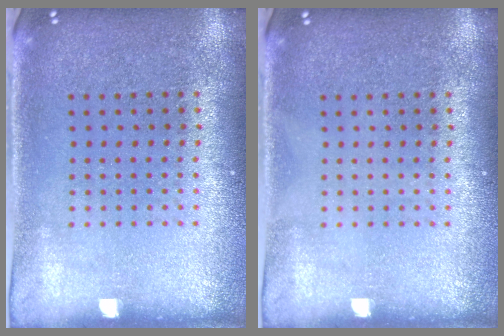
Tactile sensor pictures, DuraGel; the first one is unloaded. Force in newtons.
{"total": 0.0}